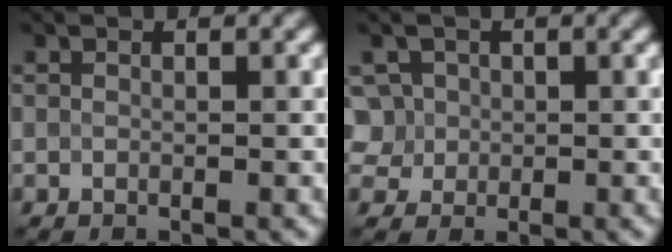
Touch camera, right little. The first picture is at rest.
{"total": 3.4, "force": [0.5, 3.2, 1.1], "torque": [-0.018, 0.019, 0.013]}